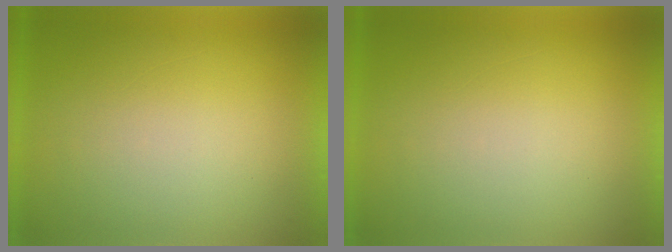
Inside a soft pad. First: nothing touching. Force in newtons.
{"total": 1.0}